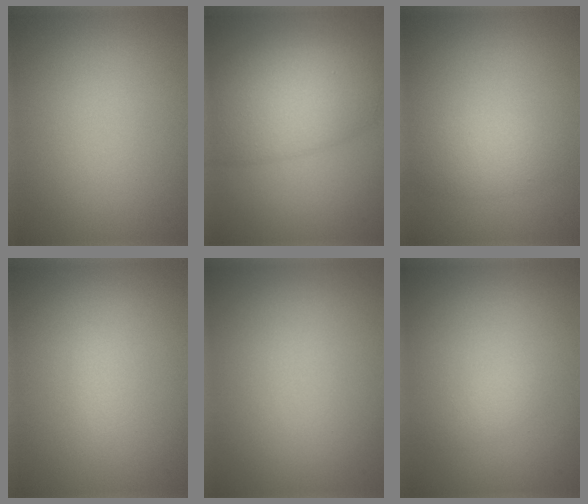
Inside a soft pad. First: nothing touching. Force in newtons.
{"total": 7.8, "press": 7.8, "slide": 0.2}
{"total": 2.5, "press": 2.5, "slide": 0.2}
{"total": 0.6, "press": 0.6, "slide": 0.0}
{"total": 0.0}
{"total": 1.1, "press": 1.1, "slide": 0.0}